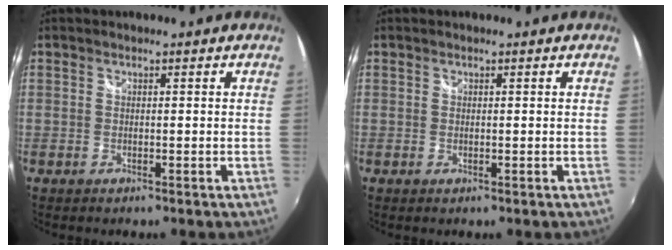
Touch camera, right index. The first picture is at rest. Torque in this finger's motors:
{"motor_torque": [0.00, 0.00, -0.01, 0.00]}